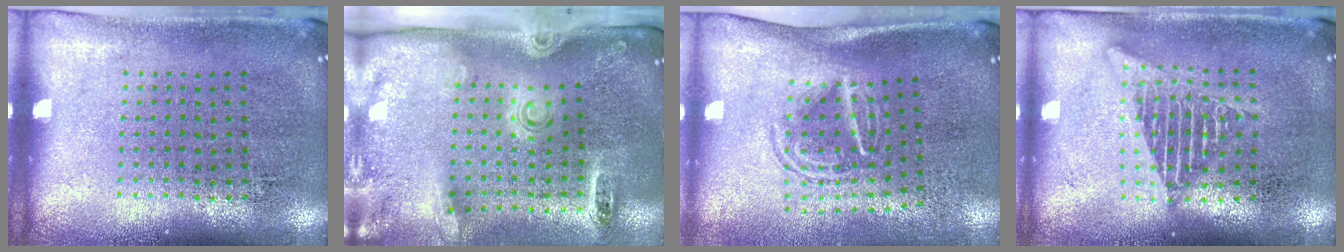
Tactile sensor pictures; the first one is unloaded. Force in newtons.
{"total": 2.8, "press": 1.9, "slide": 2.1}
{"total": 1.7, "press": 1.1, "slide": 1.2}
{"total": 2.2, "press": 2.2, "slide": 0.2}